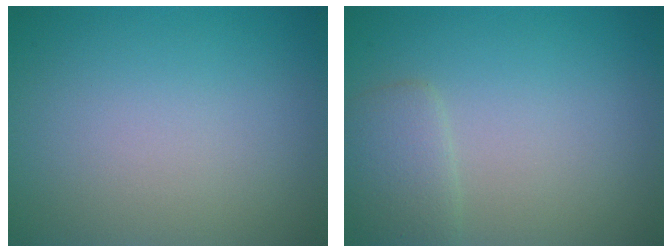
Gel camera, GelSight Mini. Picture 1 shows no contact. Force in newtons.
{"total": 2.1, "press": 2.1, "slide": 0.1}